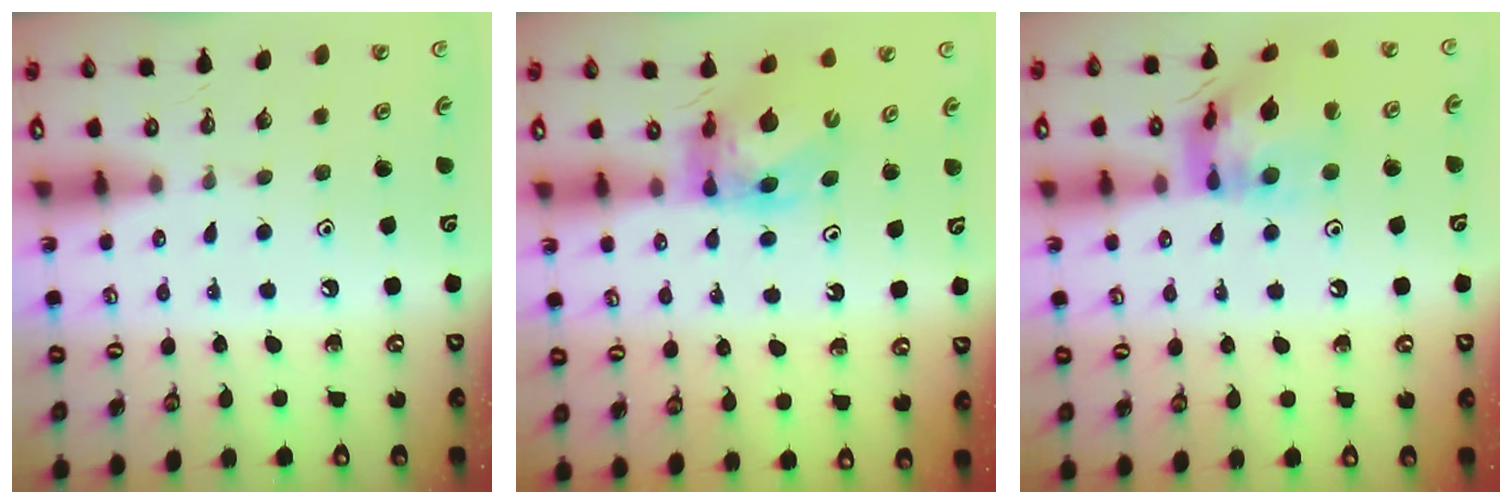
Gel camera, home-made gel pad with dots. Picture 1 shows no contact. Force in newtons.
{"total": 6.1, "press": 6.1, "slide": 0.6}
{"total": 15.0, "press": 14.9, "slide": 1.6}